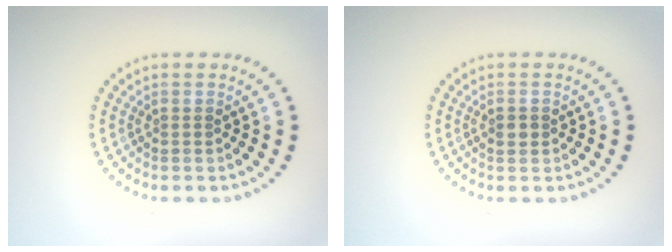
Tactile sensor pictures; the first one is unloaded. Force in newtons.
{"total": 1.3, "press": 1.3, "slide": 0.0}